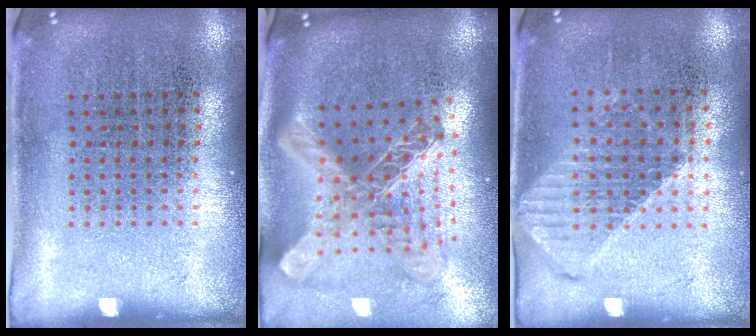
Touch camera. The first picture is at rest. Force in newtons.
{"total": 2.8, "press": 2.1, "slide": 1.9}
{"total": 1.2, "press": 1.1, "slide": 0.5}